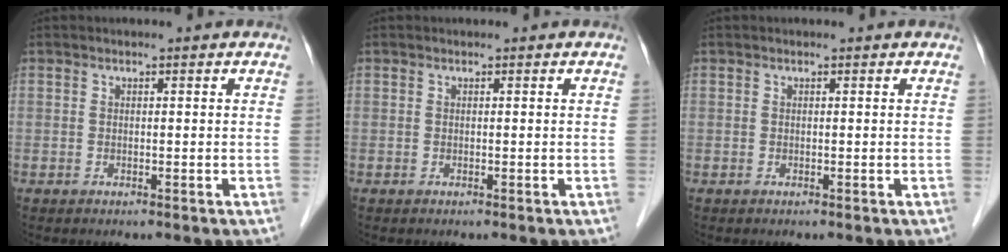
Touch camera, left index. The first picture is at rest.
{"total": 0.0}
{"total": 0.0}